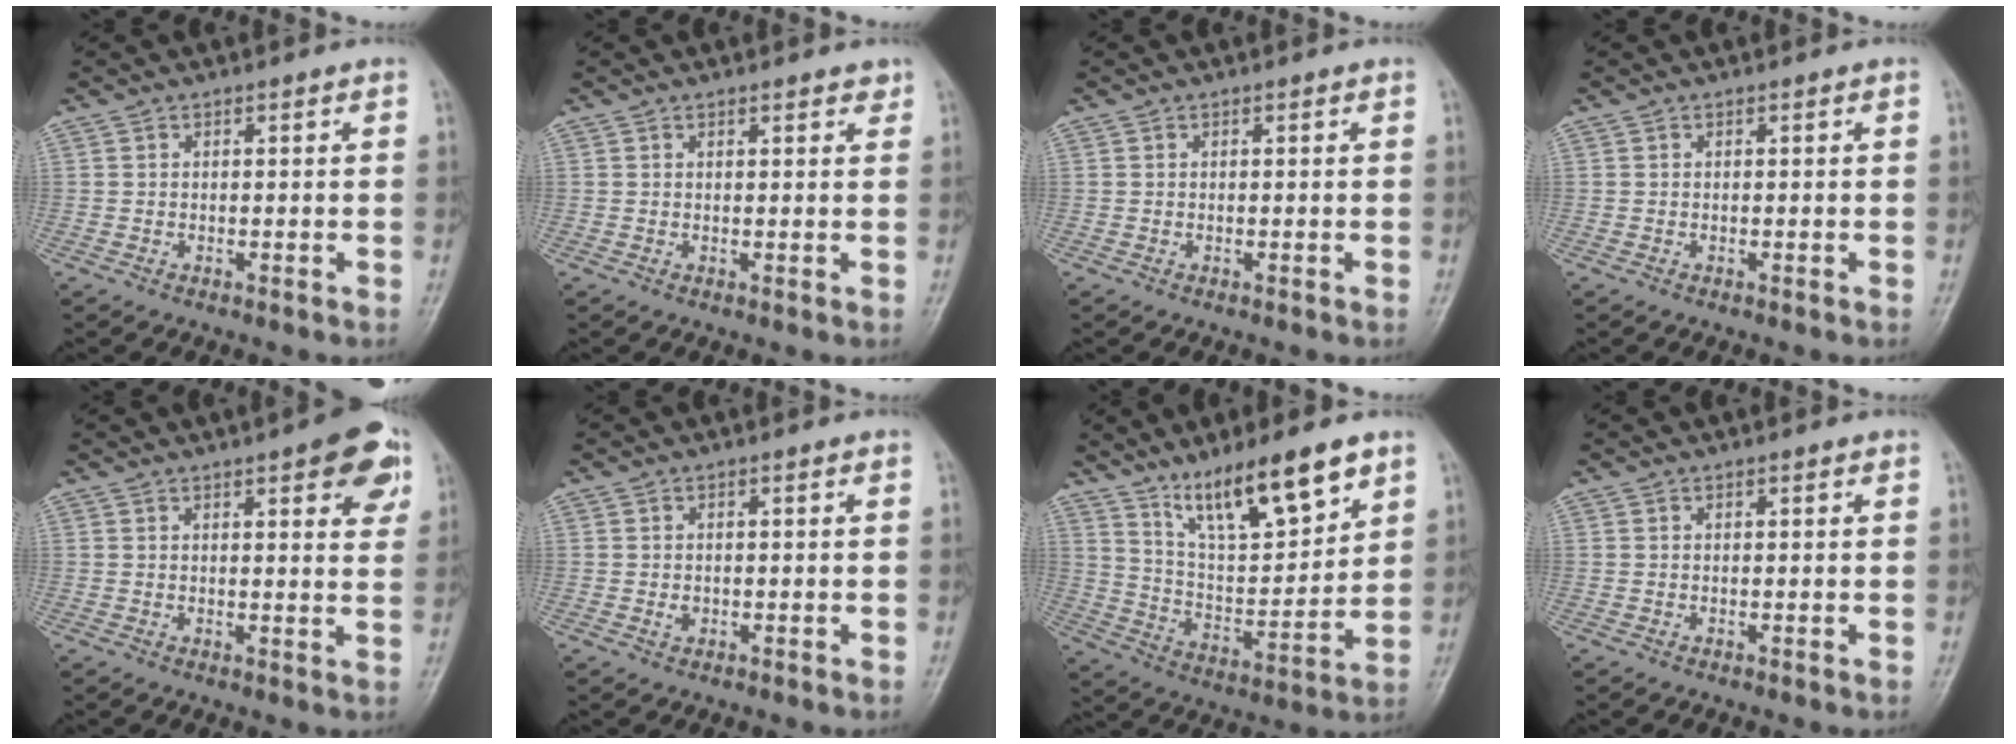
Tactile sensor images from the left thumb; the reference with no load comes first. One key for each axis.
{"total": 2.1, "fx": 1.6, "fy": 0.8, "fz": 1.0, "tx": -0.003, "ty": -0.005, "tz": 0.017}
{"total": 0.0}
{"total": 0.0}
{"total": 9.3, "fx": 4.6, "fy": 2.8, "fz": 7.6, "tx": -0.067, "ty": -0.013, "tz": 0.050}
{"total": 1.3, "fx": -0.1, "fy": 1.0, "fz": 0.7, "tx": -0.009, "ty": 0.000, "tz": 0.000}
{"total": 16.8, "fx": 11.1, "fy": 4.5, "fz": 11.8, "tx": -0.172, "ty": -0.056, "tz": 0.204}
{"total": 0.6, "fx": 0.3, "fy": 0.2, "fz": 0.4, "tx": -0.007, "ty": -0.001, "tz": 0.003}